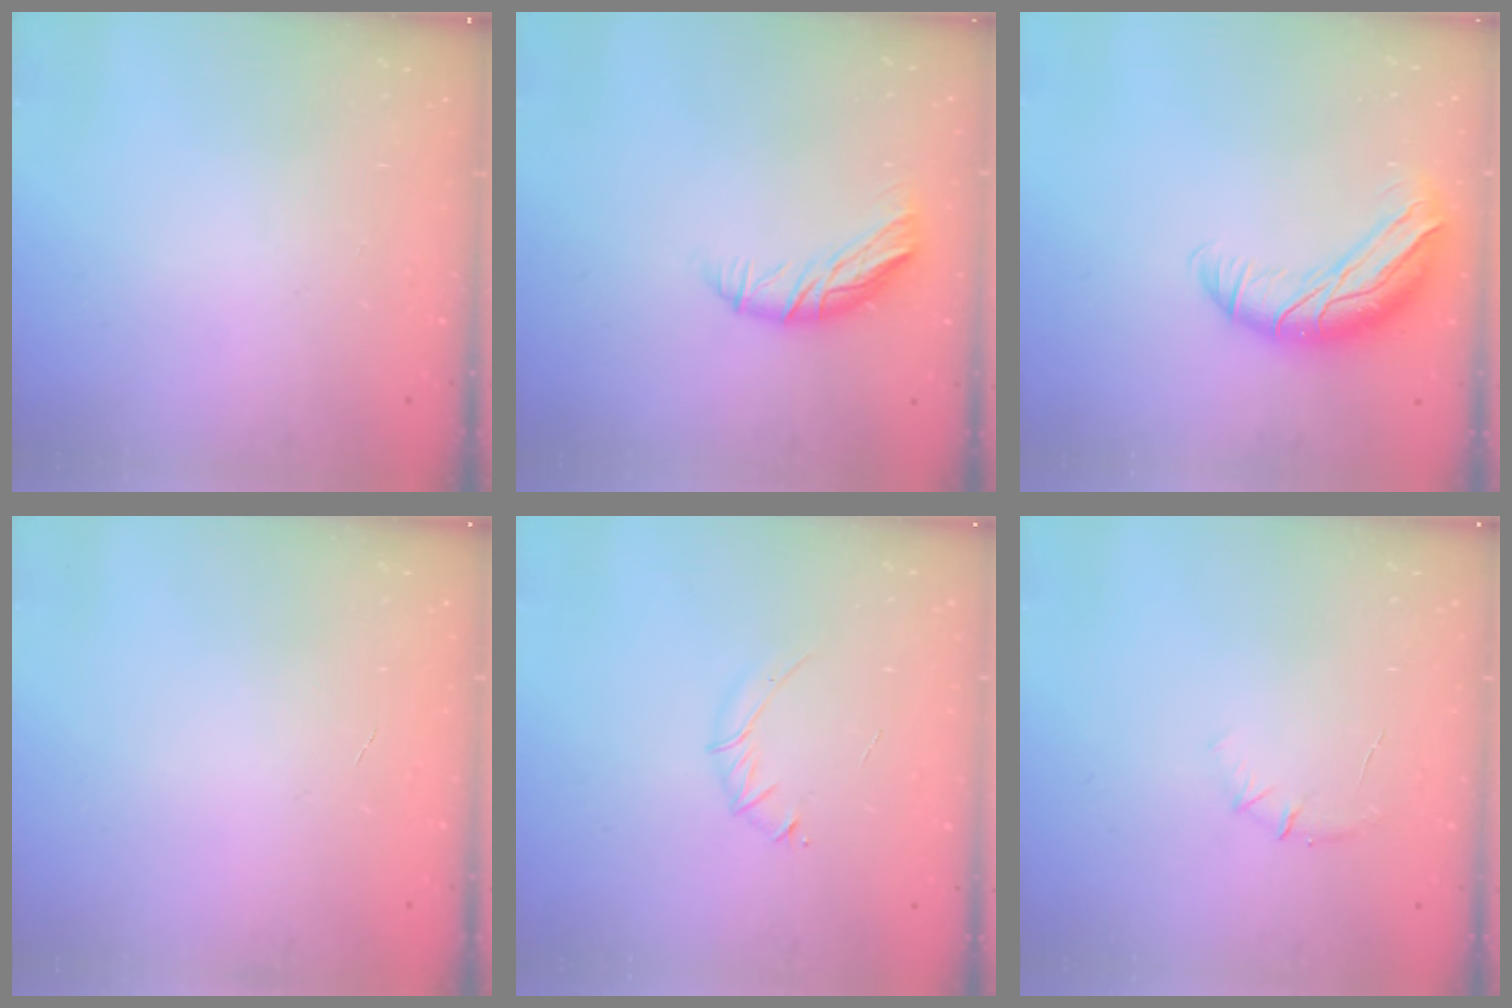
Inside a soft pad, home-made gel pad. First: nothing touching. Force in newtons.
{"total": 10.7, "press": 10.5, "slide": 2.0}
{"total": 12.3, "press": 11.8, "slide": 3.5}
{"total": 0.0}
{"total": 3.2, "press": 3.1, "slide": 0.9}
{"total": 5.1, "press": 4.9, "slide": 1.6}